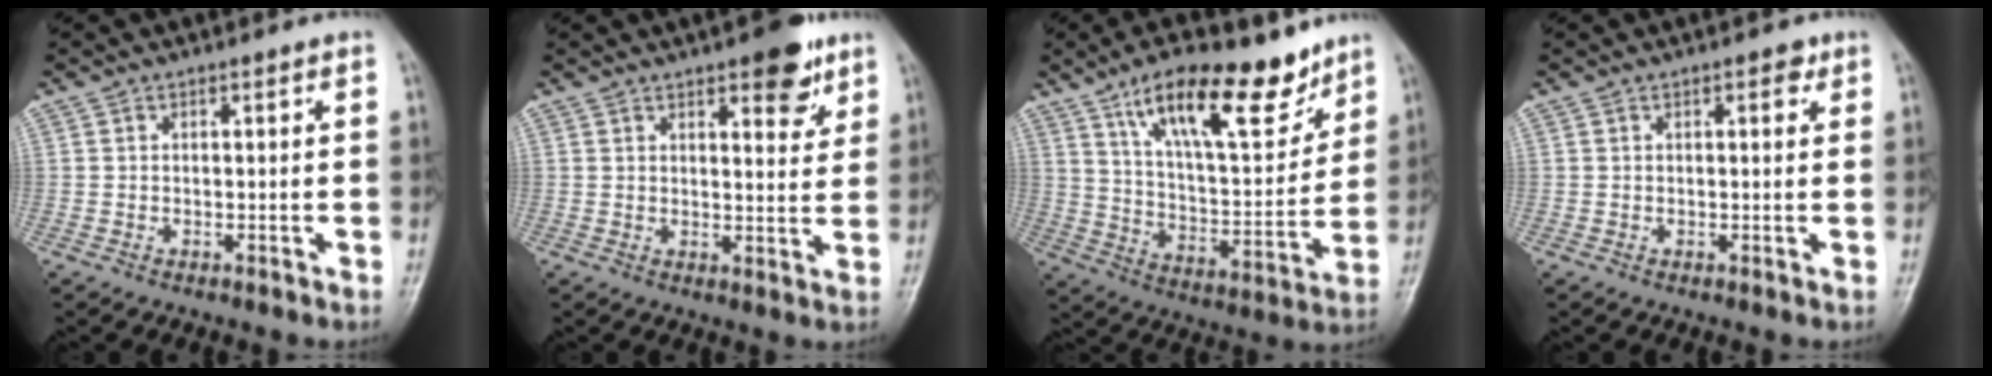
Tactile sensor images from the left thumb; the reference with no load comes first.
{"total": 8.1, "force": [4.8, 3.1, 5.7], "torque": [-0.049, -0.023, 0.059]}
{"total": 20.0, "force": [12.8, 7.5, 13.5], "torque": [-0.174, -0.066, 0.218]}
{"total": 2.0, "force": [0.9, 1.1, 1.4], "torque": [-0.009, 0.000, 0.009]}